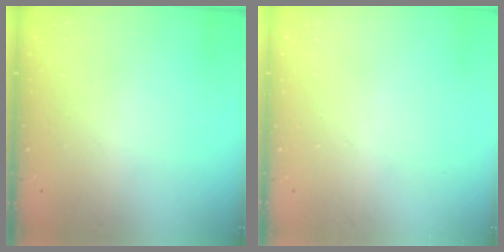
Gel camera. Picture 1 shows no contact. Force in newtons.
{"total": 0.0}